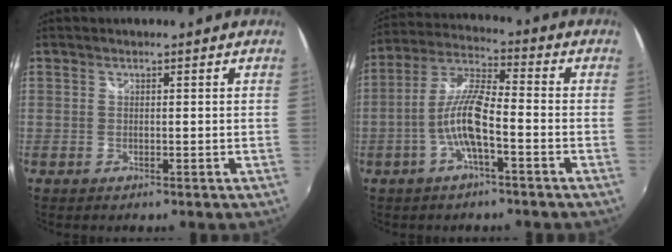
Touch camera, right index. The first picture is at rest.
{"total": 9.3, "force": [-3.3, 1.7, 8.6], "torque": [-0.186, 0.008, -0.062]}